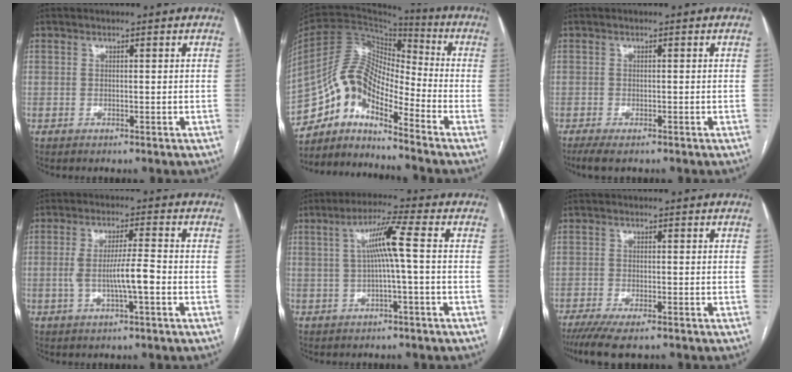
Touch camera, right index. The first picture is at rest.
{"total": 11.9, "force": [-9.6, 3.2, 6.3], "torque": [-0.119, 0.037, -0.182]}
{"total": 3.6, "force": [-2.6, 1.0, 2.2], "torque": [-0.040, -0.010, -0.040]}
{"total": 6.2, "force": [-1.4, 0.2, 6.0], "torque": [-0.113, 0.005, -0.024]}
{"total": 6.5, "force": [0.3, -0.7, 6.4], "torque": [-0.114, 0.018, 0.009]}
{"total": 8.0, "force": [-6.2, 1.8, 4.7], "torque": [-0.069, -0.015, -0.098]}